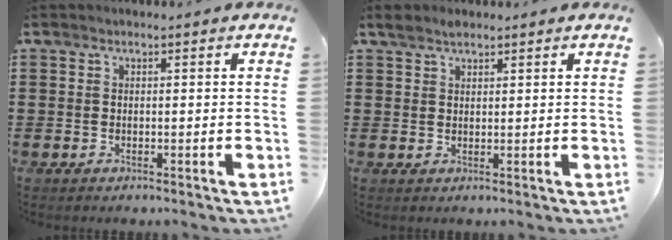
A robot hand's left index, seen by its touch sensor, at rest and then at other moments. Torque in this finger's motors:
{"motor_torque": [-1.00, -0.03, -0.48, -0.11]}